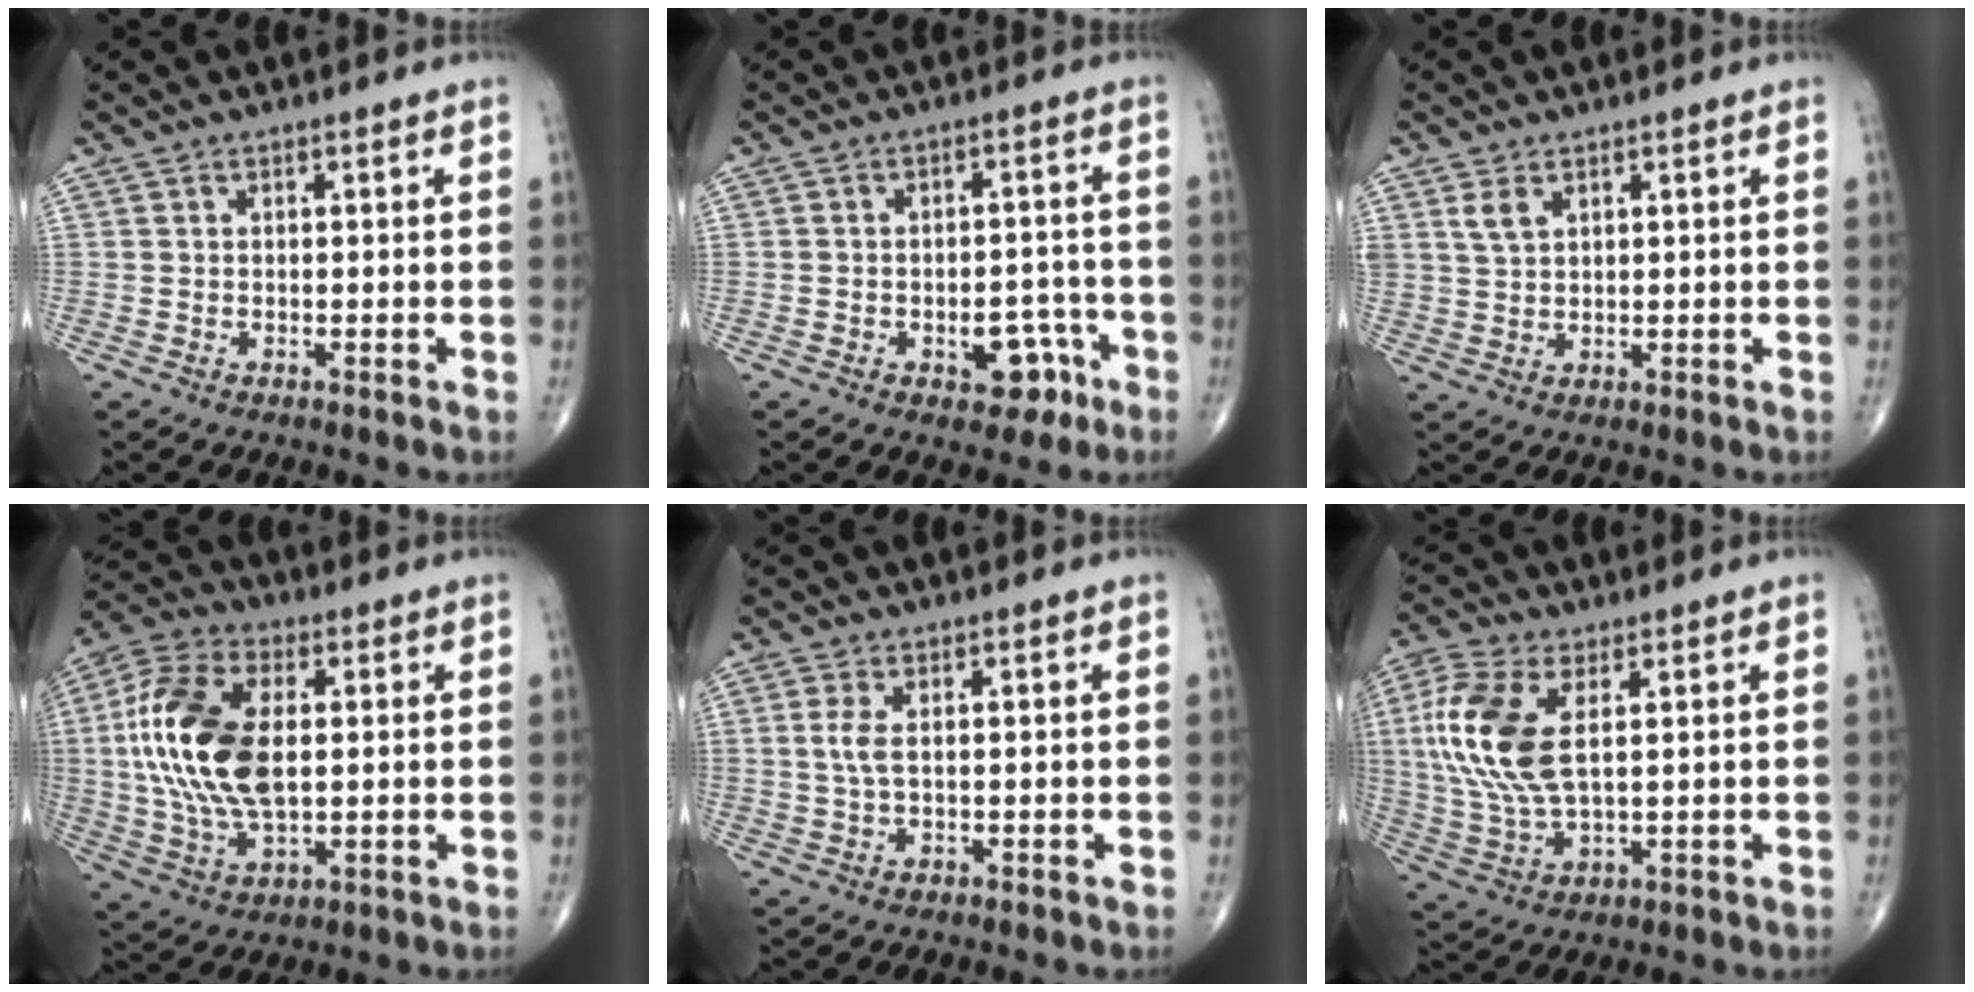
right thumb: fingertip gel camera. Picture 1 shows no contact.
{"total": 7.0, "force": [-3.3, 4.3, 4.4], "torque": [-0.029, 0.034, -0.037]}
{"total": 3.3, "force": [1.8, 1.8, 2.0], "torque": [-0.039, -0.004, 0.045]}
{"total": 19.2, "force": [1.9, 10.2, 16.2], "torque": [-0.340, 0.003, 0.032]}
{"total": 3.0, "force": [0.6, 1.1, 2.8], "torque": [-0.073, 0.003, 0.015]}
{"total": 14.7, "force": [3.3, 7.0, 12.5], "torque": [-0.291, -0.001, 0.068]}